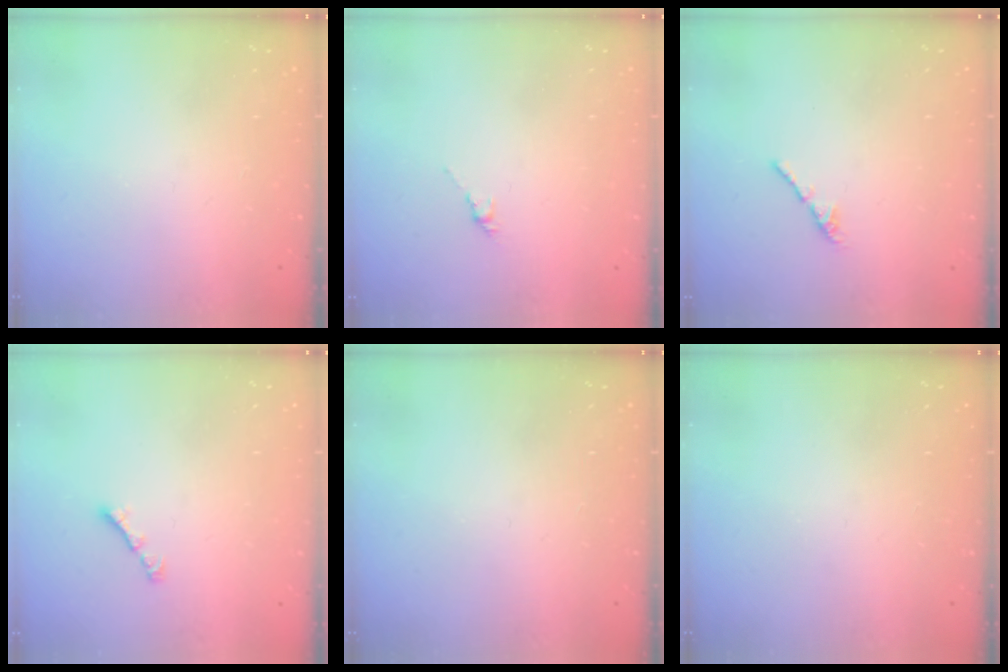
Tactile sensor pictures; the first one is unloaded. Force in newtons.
{"total": 3.3, "press": 3.2, "slide": 0.8}
{"total": 2.4, "press": 2.3, "slide": 0.8}
{"total": 1.9, "press": 1.8, "slide": 0.6}
{"total": 0.0}
{"total": 0.0}